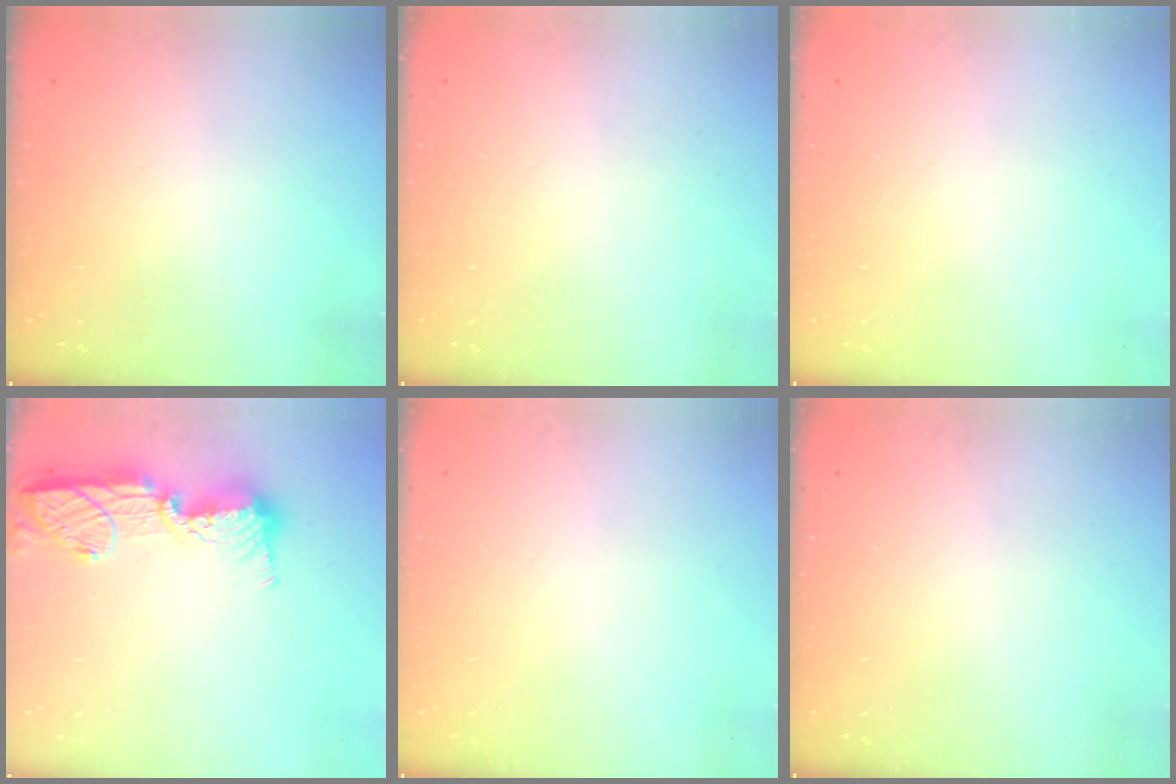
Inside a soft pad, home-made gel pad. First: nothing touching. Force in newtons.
{"total": 0.0}
{"total": 0.0}
{"total": 16.3, "press": 16.3, "slide": 1.3}
{"total": 0.0}
{"total": 0.0}